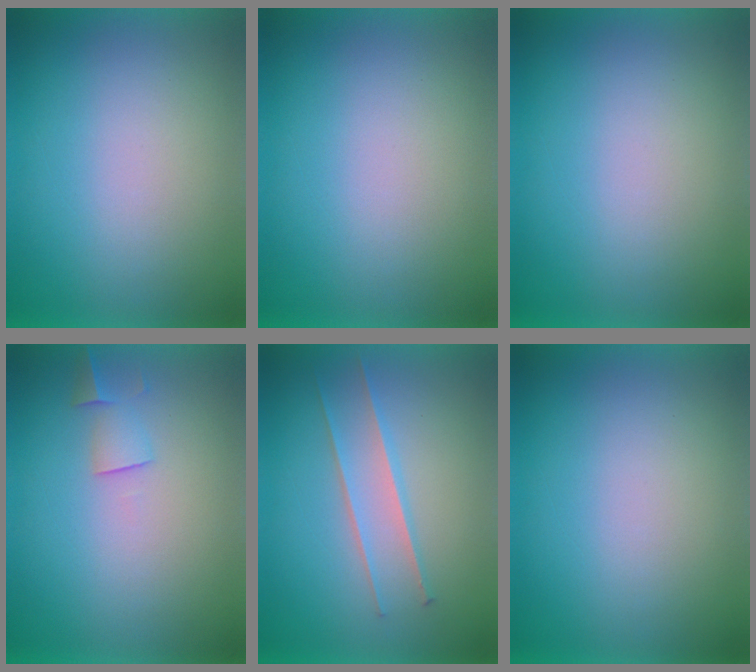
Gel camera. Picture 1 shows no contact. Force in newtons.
{"total": 1.2}
{"total": 0.0}
{"total": 2.2}
{"total": 2.4}
{"total": 0.0}